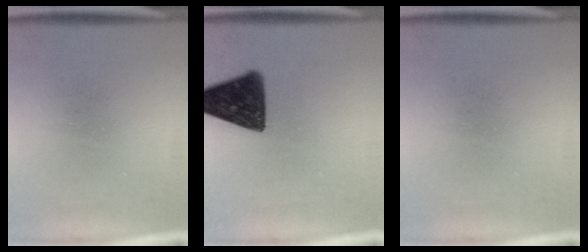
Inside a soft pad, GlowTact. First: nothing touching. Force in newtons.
{"total": 13.8}
{"total": 0.0}